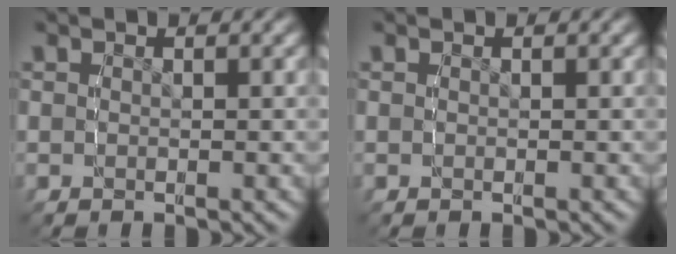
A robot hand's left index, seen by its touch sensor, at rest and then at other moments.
{"total": 0.0}